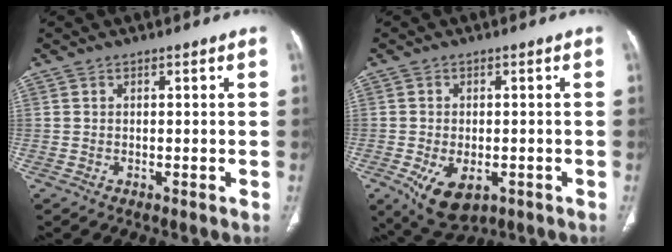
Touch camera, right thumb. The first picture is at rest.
{"total": 8.7, "force": [-3.4, 5.0, 6.3], "torque": [-0.101, -0.002, -0.042]}